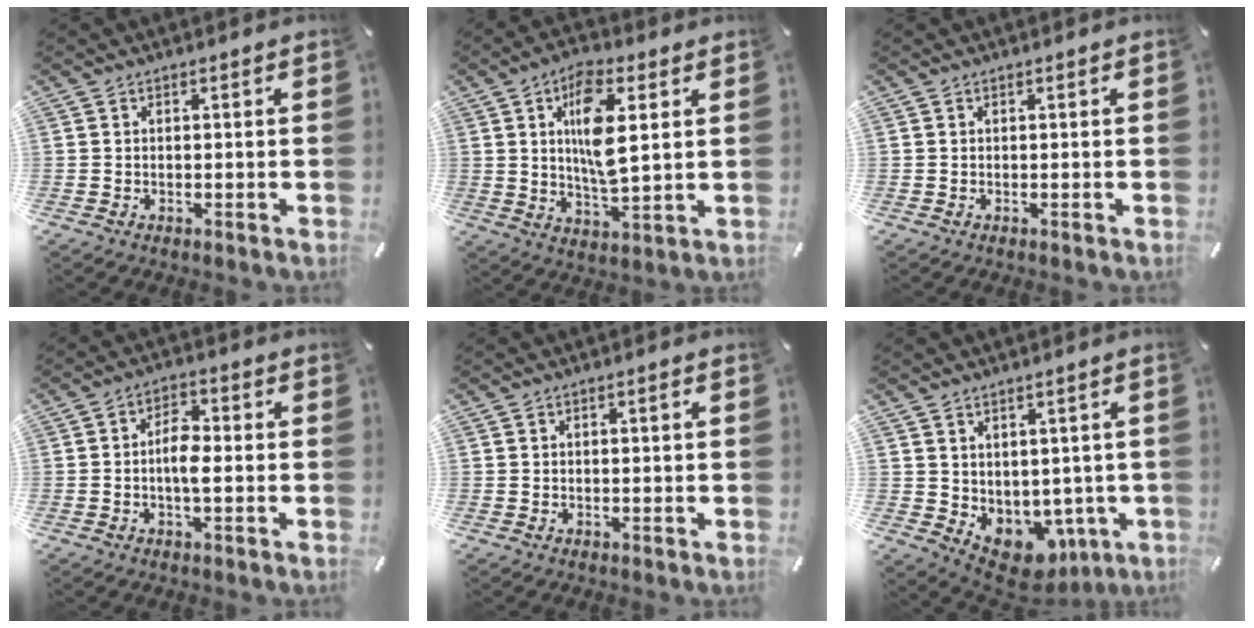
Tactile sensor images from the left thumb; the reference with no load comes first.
{"total": 11.6, "force": [3.4, 4.4, 10.2], "torque": [-0.197, -0.010, 0.050]}
{"total": 0.0}
{"total": 5.7, "force": [-1.0, 2.6, 5.0], "torque": [-0.094, 0.010, -0.018]}
{"total": 0.8, "force": [0.0, 0.2, 0.8], "torque": [-0.014, 0.001, -0.002]}
{"total": 6.4, "force": [-1.1, 5.8, 2.5], "torque": [-0.030, -0.021, -0.005]}